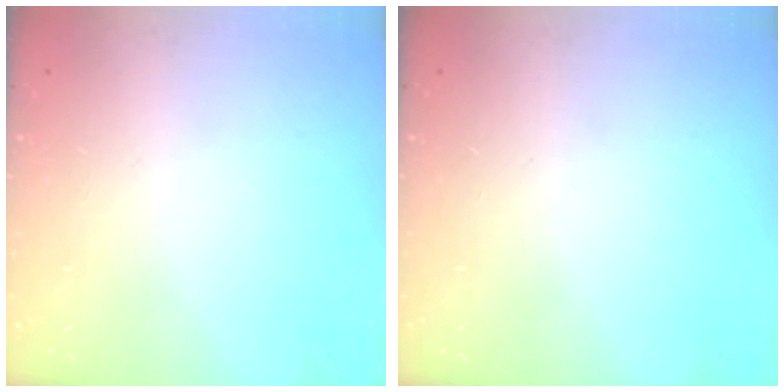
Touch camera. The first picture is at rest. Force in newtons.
{"total": 0.0}